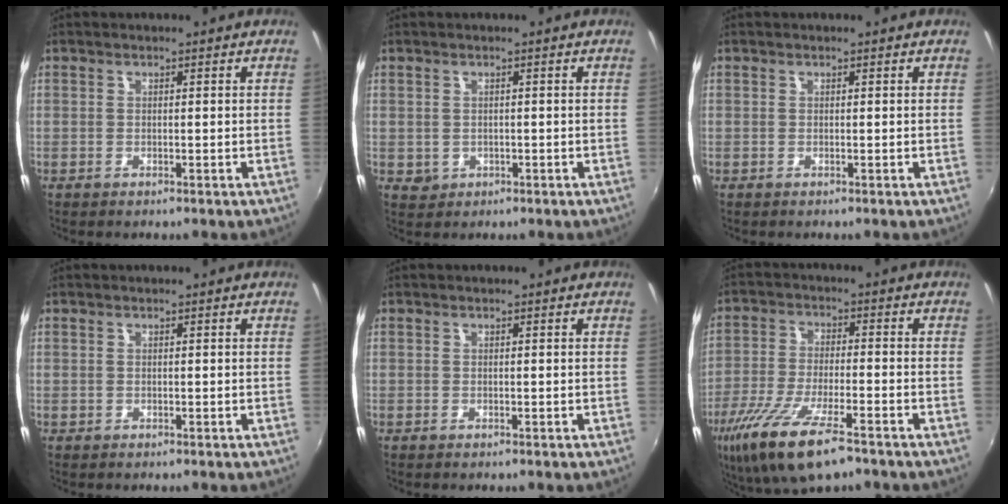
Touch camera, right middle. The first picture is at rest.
{"total": 2.1, "force": [-0.1, 2.0, 0.7], "torque": [-0.010, 0.000, 0.003]}
{"total": 0.0}
{"total": 0.0}
{"total": 0.0}
{"total": 14.9, "force": [-9.3, 3.9, 11.0], "torque": [-0.234, -0.047, -0.175]}